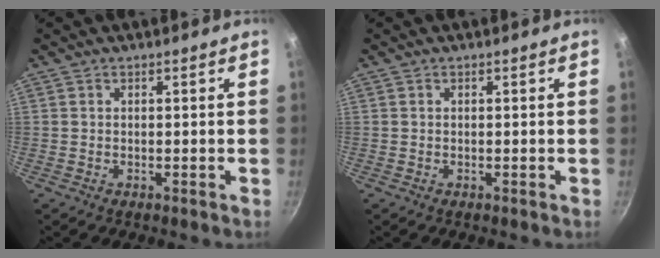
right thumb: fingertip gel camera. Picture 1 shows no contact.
{"total": 0.0}